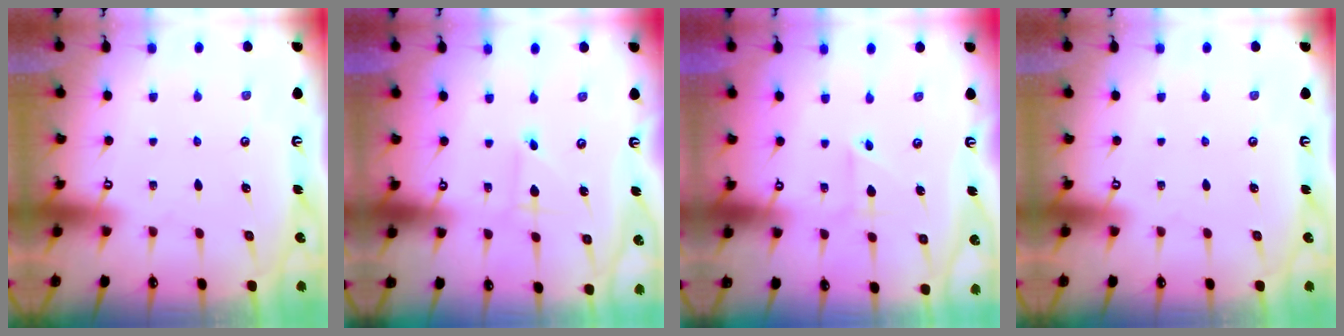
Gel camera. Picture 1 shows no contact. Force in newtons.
{"total": 1.0, "press": 1.0, "slide": 0.1}
{"total": 3.0, "press": 2.9, "slide": 0.7}
{"total": 0.0}